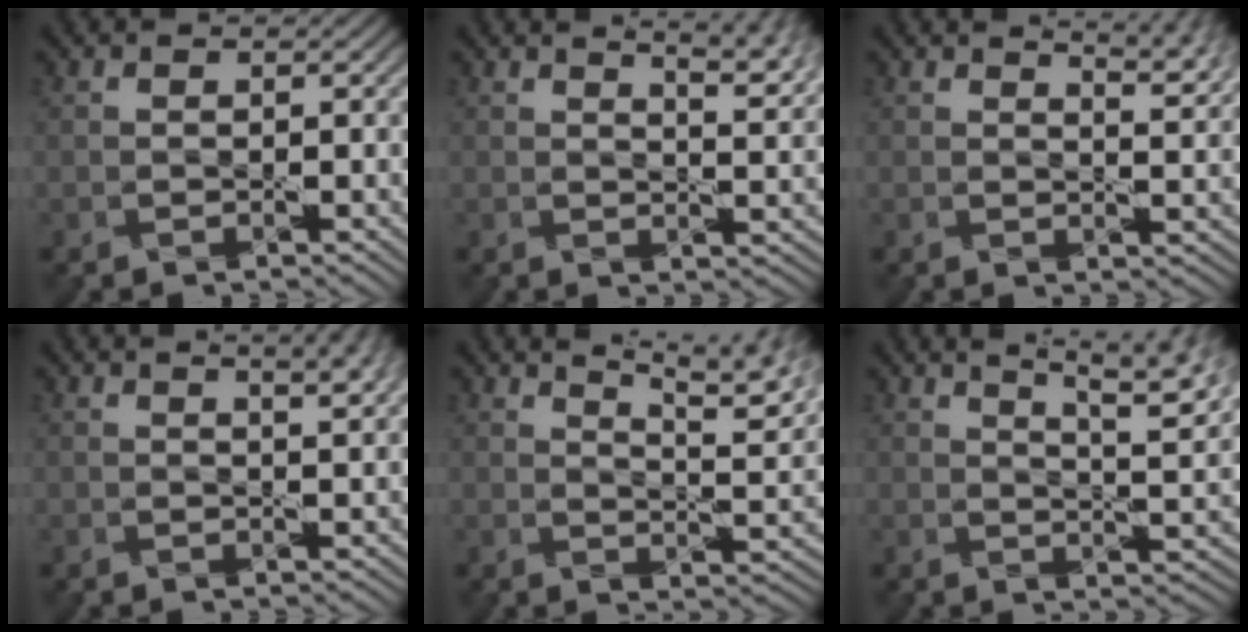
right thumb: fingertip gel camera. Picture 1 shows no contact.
{"total": 6.6, "force": [4.7, 1.6, 4.4], "torque": [-0.050, 0.010, 0.052]}
{"total": 5.2, "force": [4.0, 1.2, 3.1], "torque": [-0.040, 0.003, 0.046]}
{"total": 4.7, "force": [2.8, 1.4, 3.5], "torque": [-0.038, 0.012, 0.017]}
{"total": 10.1, "force": [7.3, 2.2, 6.6], "torque": [-0.098, 0.007, 0.093]}
{"total": 9.8, "force": [6.4, 2.4, 7.0], "torque": [-0.093, 0.011, 0.076]}